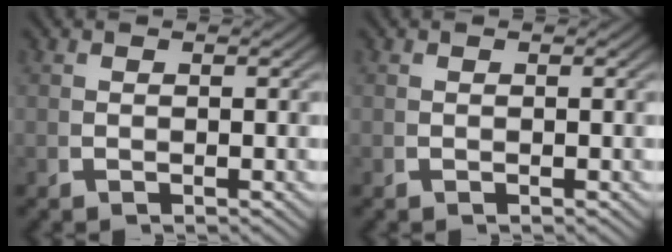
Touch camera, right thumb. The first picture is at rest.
{"total": 0.0}